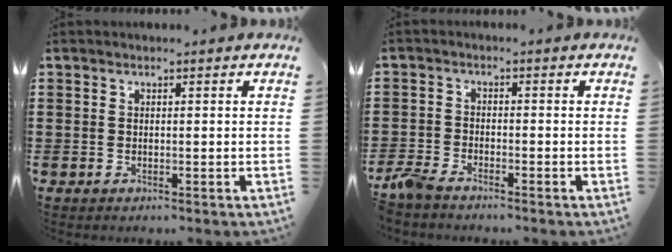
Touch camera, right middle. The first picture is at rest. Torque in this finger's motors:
{"motor_torque": [-0.12, -0.03, -0.03, 0.04]}